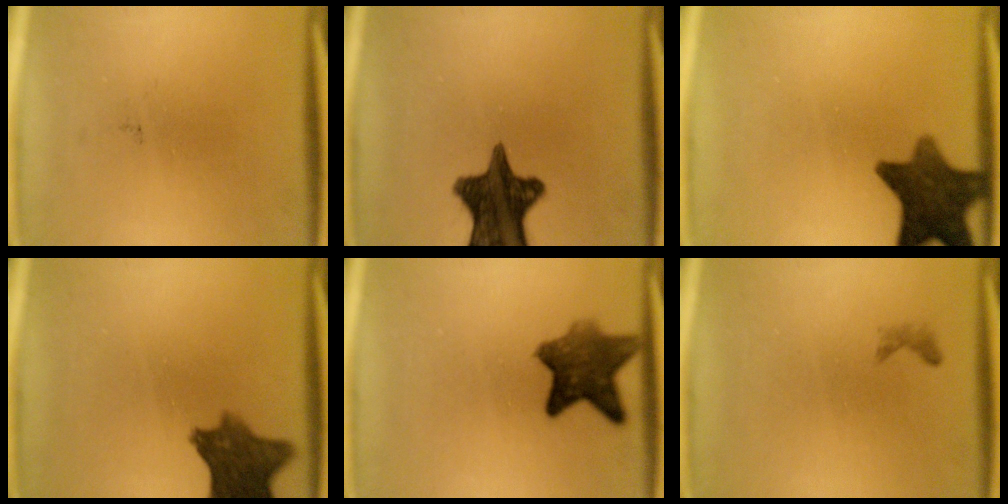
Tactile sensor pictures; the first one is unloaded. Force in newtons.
{"total": 13.1}
{"total": 11.2}
{"total": 9.1}
{"total": 8.3}
{"total": 0.6}